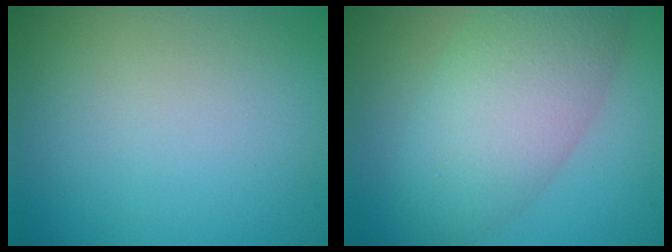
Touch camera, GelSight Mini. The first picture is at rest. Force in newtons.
{"total": 7.3, "press": 7.3, "slide": 0.3}